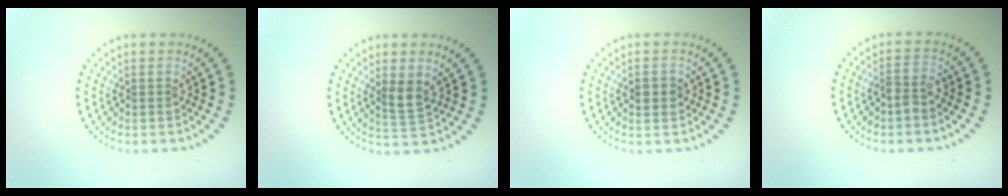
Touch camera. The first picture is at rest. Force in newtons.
{"total": 2.1, "press": 1.9, "slide": 1.0}
{"total": 1.7, "press": 1.7, "slide": 0.1}
{"total": 1.7, "press": 1.6, "slide": 0.7}